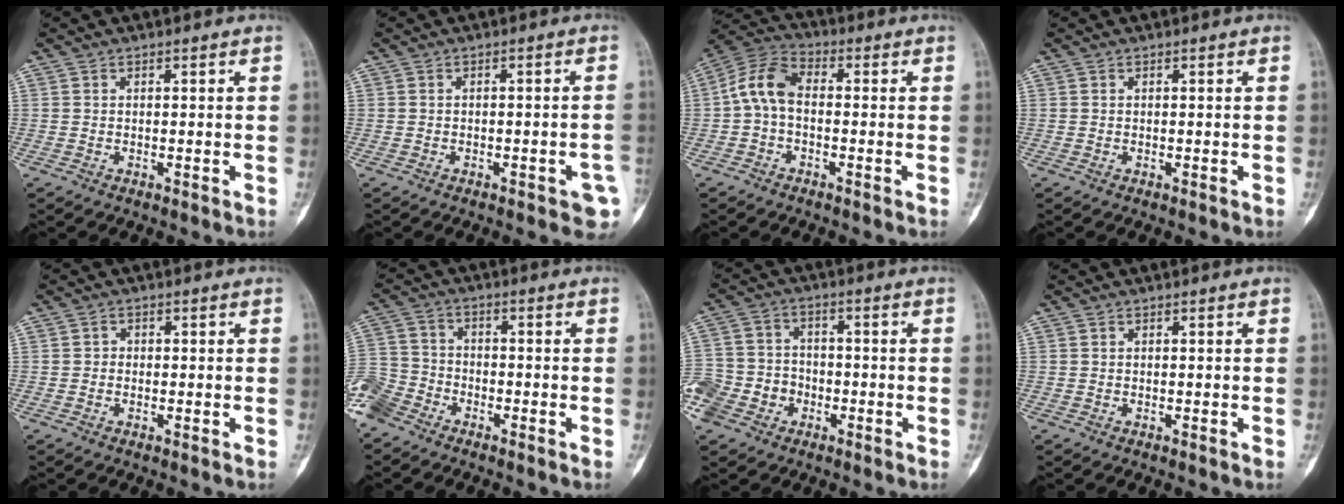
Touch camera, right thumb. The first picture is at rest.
{"total": 5.1, "force": [-2.1, 1.7, 4.3], "torque": [-0.042, 0.010, -0.021]}
{"total": 8.0, "force": [-0.6, 4.9, 6.3], "torque": [-0.120, 0.027, -0.026]}
{"total": 0.0}
{"total": 1.0, "force": [-0.2, 1.0, 0.3], "torque": [0.005, 0.004, -0.008]}
{"total": 7.8, "force": [-5.9, 4.5, 2.6], "torque": [-0.055, 0.022, -0.128]}
{"total": 11.3, "force": [-5.1, 9.1, 4.4], "torque": [-0.077, 0.039, -0.095]}
{"total": 0.0}